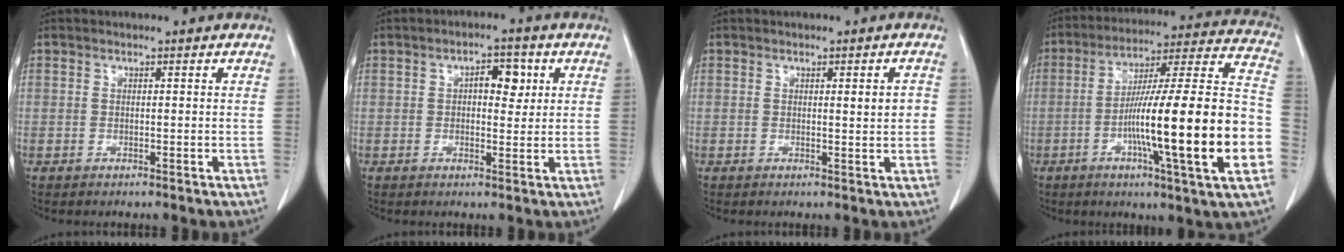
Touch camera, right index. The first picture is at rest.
{"total": 4.5, "force": [1.3, 2.2, 3.7], "torque": [-0.054, 0.011, 0.017]}
{"total": 2.4, "force": [0.4, 0.4, 2.3], "torque": [-0.032, 0.001, 0.007]}
{"total": 24.0, "force": [-5.9, 0.4, 23.3], "torque": [-0.323, 0.001, -0.100]}